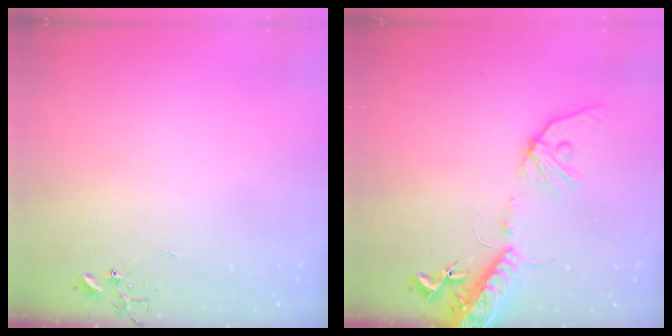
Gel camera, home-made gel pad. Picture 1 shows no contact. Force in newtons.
{"total": 16.6, "press": 16.2, "slide": 3.5}